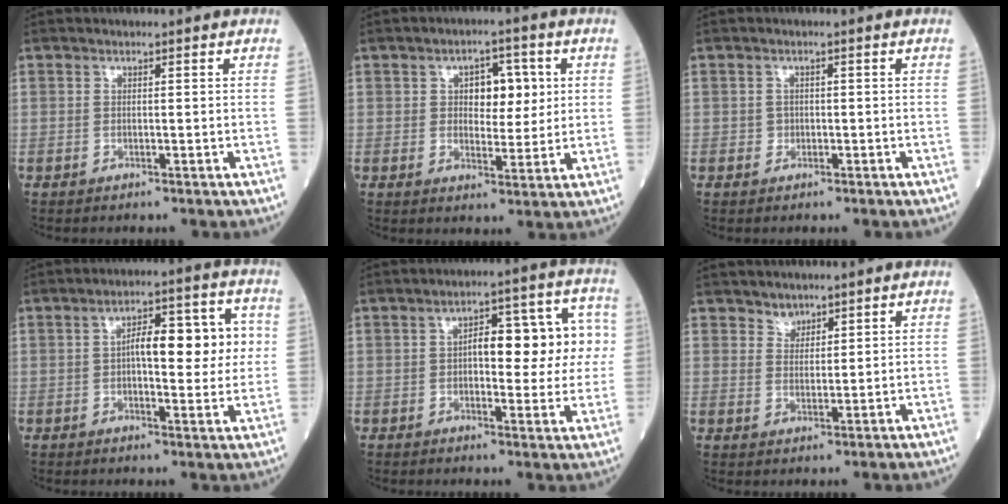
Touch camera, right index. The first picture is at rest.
{"total": 6.2, "force": [1.6, 3.4, 5.0], "torque": [-0.068, 0.010, 0.026]}
{"total": 1.0, "force": [-0.3, 0.9, 0.2], "torque": [-0.002, 0.004, -0.006]}
{"total": 10.4, "force": [1.2, 3.5, 9.7], "torque": [-0.140, 0.028, 0.016]}
{"total": 11.4, "force": [1.1, 4.4, 10.5], "torque": [-0.132, 0.040, 0.017]}
{"total": 2.2, "force": [1.9, 1.1, 0.1], "torque": [0.001, -0.004, 0.031]}